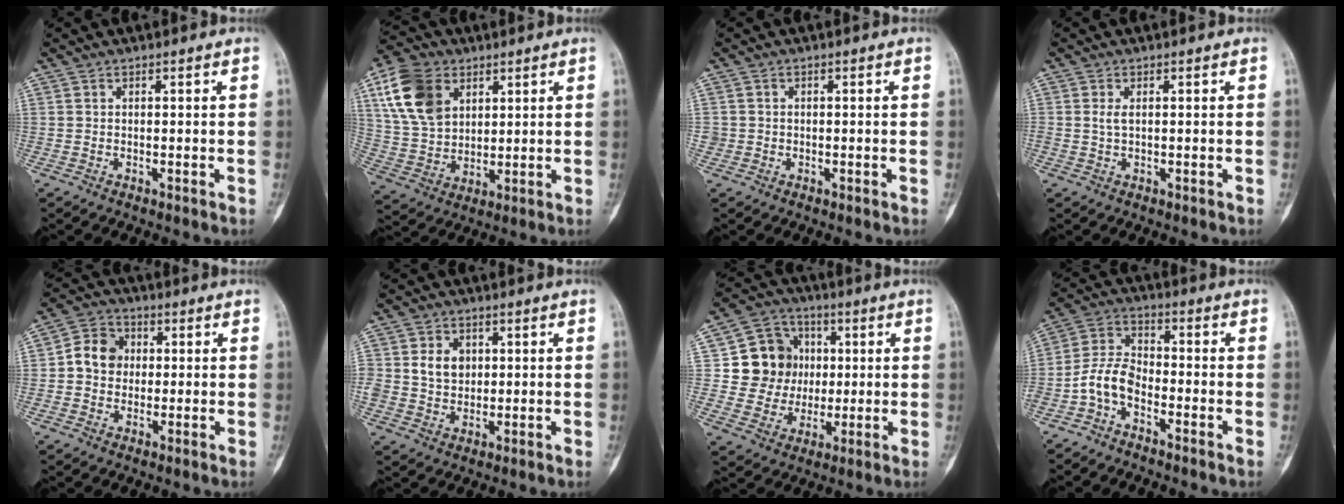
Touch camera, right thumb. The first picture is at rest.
{"total": 14.1, "force": [5.9, 9.8, 8.2], "torque": [-0.143, -0.010, 0.116]}
{"total": 1.1, "force": [-0.1, 1.1, -0.1], "torque": [0.010, 0.007, -0.006]}
{"total": 1.3, "force": [0.4, 0.5, 1.1], "torque": [-0.028, 0.000, 0.009]}
{"total": 7.3, "force": [0.3, 6.4, 3.6], "torque": [-0.040, 0.016, -0.006]}
{"total": 6.2, "force": [1.3, 5.1, 3.3], "torque": [-0.033, -0.003, 0.024]}
{"total": 12.9, "force": [1.7, 11.9, 4.5], "torque": [-0.027, 0.008, 0.033]}
{"total": 7.1, "force": [-3.5, 4.1, 4.6], "torque": [-0.091, 0.045, -0.082]}